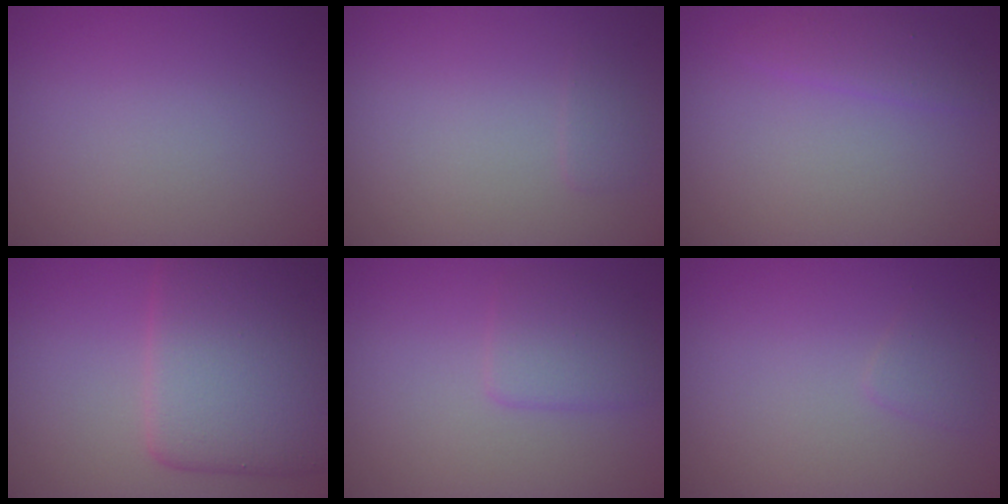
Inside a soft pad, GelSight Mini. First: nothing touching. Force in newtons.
{"total": 0.7, "press": 0.7, "slide": 0.2}
{"total": 1.7, "press": 1.7, "slide": 0.2}
{"total": 9.0, "press": 9.0, "slide": 0.1}
{"total": 2.4, "press": 2.4, "slide": 0.2}
{"total": 0.9, "press": 0.9, "slide": 0.1}